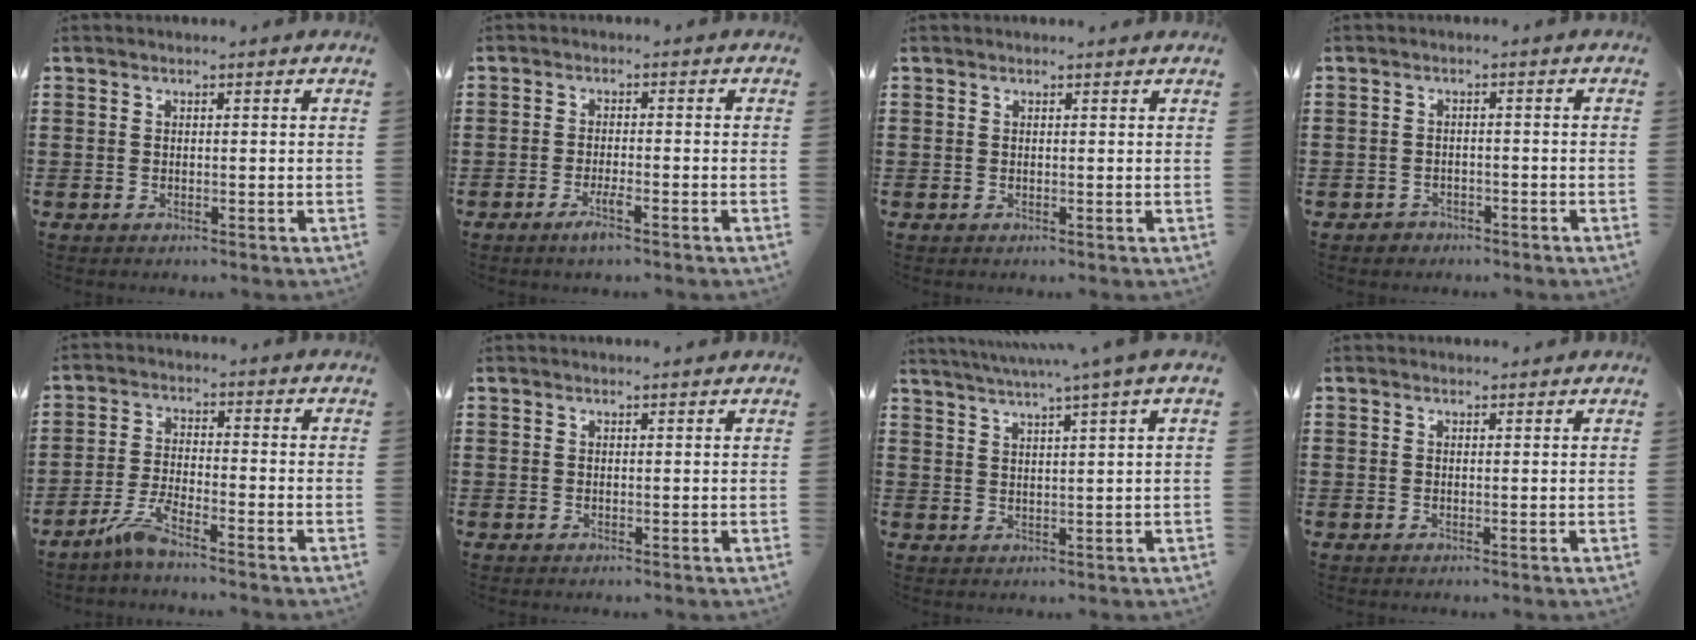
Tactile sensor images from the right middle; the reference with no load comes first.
{"total": 2.8, "force": [-1.7, 0.2, 2.2], "torque": [-0.045, -0.002, -0.033]}
{"total": 0.6, "force": [0.6, -0.1, 0.1], "torque": [-0.003, 0.000, 0.011]}
{"total": 1.2, "force": [-1.0, 0.7, 0.0], "torque": [-0.003, 0.003, -0.025]}
{"total": 4.8, "force": [-3.7, 0.3, 3.0], "torque": [-0.070, -0.006, -0.072]}
{"total": 0.8, "force": [0.8, -0.2, 0.2], "torque": [-0.003, -0.002, 0.015]}
{"total": 4.1, "force": [3.0, -1.3, 2.5], "torque": [-0.054, -0.007, 0.048]}
{"total": 0.7, "force": [0.7, 0.3, 0.0], "torque": [0.006, -0.003, 0.011]}